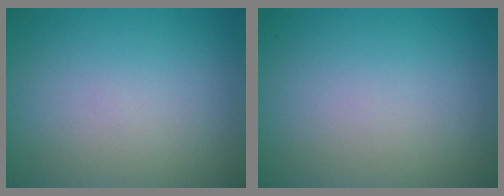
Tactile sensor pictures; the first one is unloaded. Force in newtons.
{"total": 0.0}